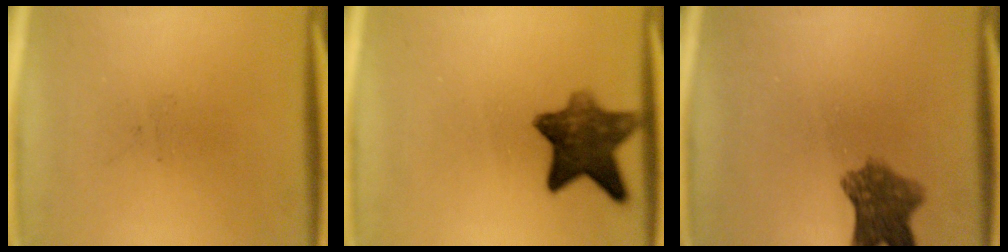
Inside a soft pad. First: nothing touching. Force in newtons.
{"total": 9.1}
{"total": 7.0}